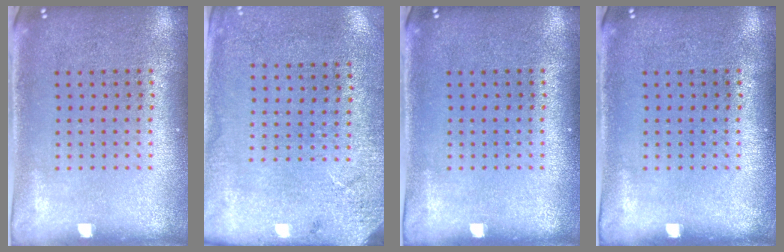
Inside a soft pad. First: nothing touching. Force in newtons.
{"total": 2.7, "press": 2.2, "slide": 1.5}
{"total": 0.0}
{"total": 0.0}